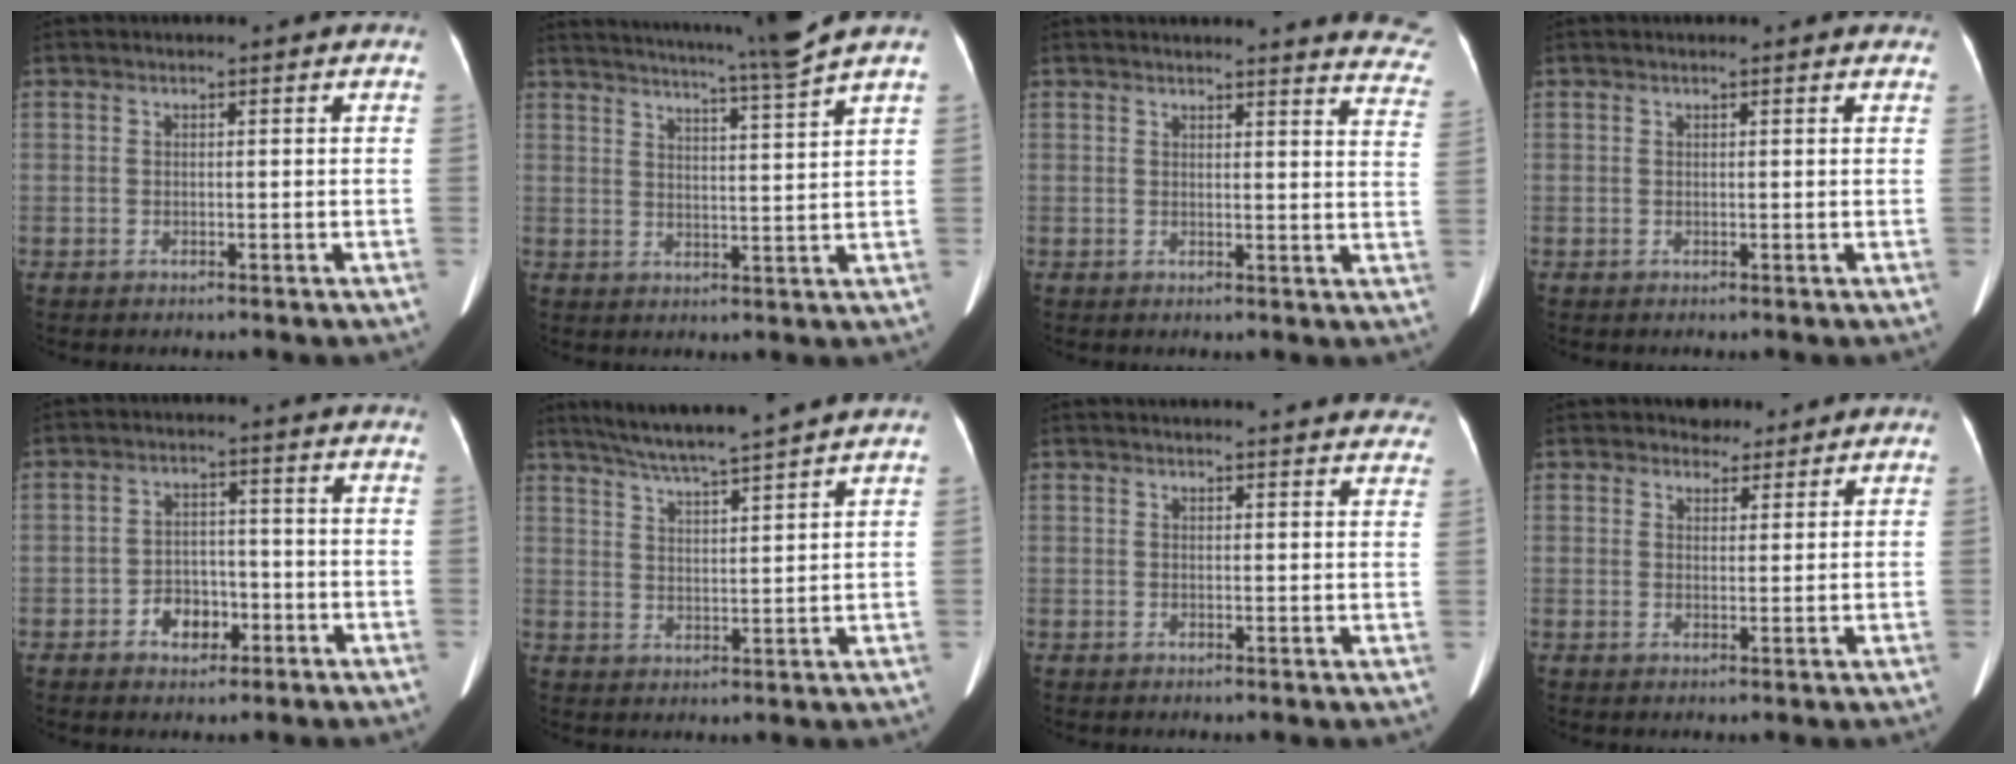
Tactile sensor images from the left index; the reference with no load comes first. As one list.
[{"total": 12.0, "force": [10.6, -3.0, 4.8], "torque": [-0.083, -0.040, 0.152]}, {"total": 12.0, "force": [11.7, 0.7, 2.5], "torque": [0.002, -0.091, 0.092]}, {"total": 3.1, "force": [2.8, 0.8, 1.0], "torque": [-0.013, 0.018, 0.024]}, {"total": 4.7, "force": [-2.4, 3.3, 2.5], "torque": [-0.044, 0.011, -0.033]}, {"total": 11.7, "force": [10.3, -1.2, 5.4], "torque": [-0.097, 0.014, 0.159]}, {"total": 20.2, "force": [19.2, 3.0, 5.5], "torque": [-0.067, -0.034, 0.211]}, {"total": 3.0, "force": [2.5, 1.5, 0.1], "torque": [0.000, 0.002, 0.040]}]